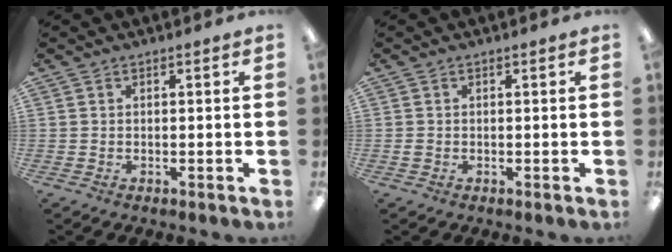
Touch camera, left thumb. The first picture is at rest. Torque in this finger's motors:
{"motor_torque": [-0.20, 0.15, 0.25, 0.04, -0.01]}